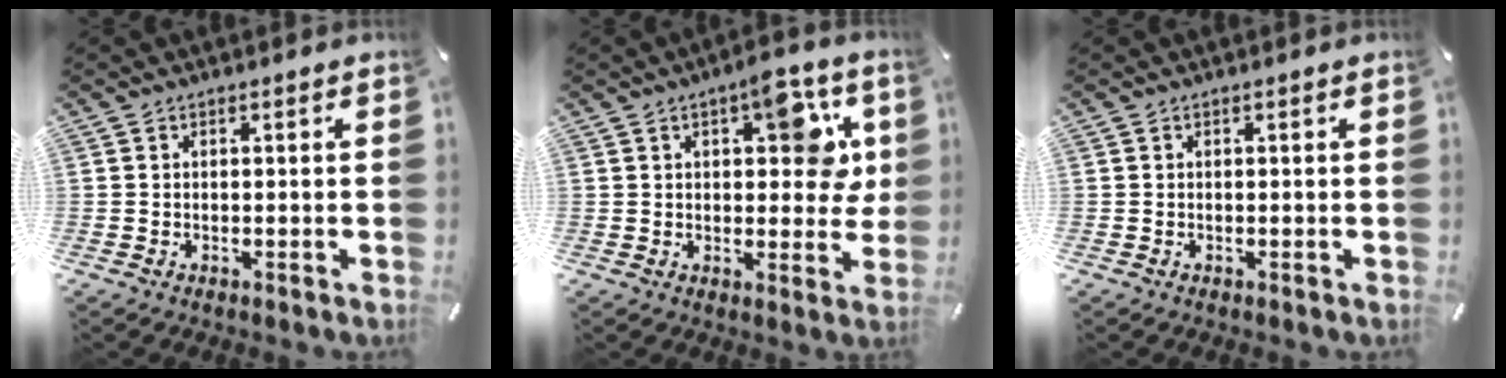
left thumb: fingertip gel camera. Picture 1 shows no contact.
{"total": 12.2, "force": [3.4, 6.8, 9.6], "torque": [-0.111, -0.010, 0.053]}
{"total": 0.0}